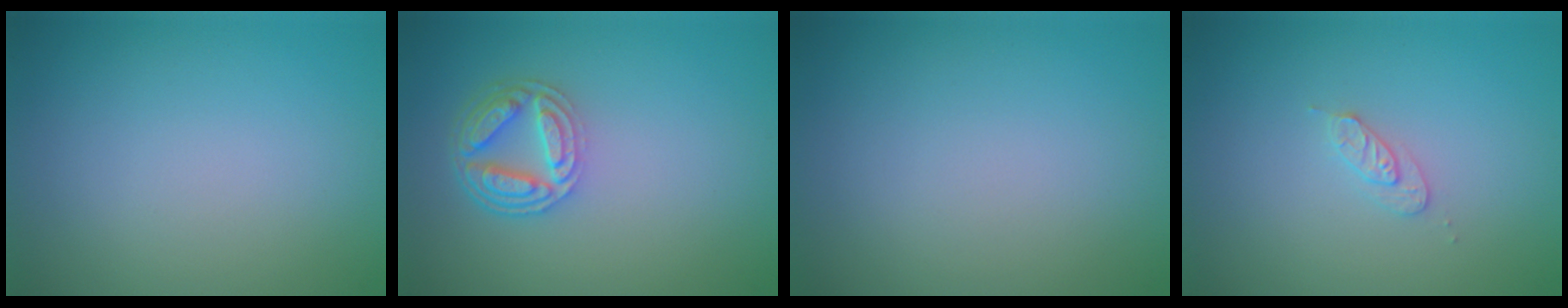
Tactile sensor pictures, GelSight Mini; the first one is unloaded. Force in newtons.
{"total": 4.7, "press": 3.7, "slide": 3.0}
{"total": 0.0}
{"total": 1.4, "press": 1.4, "slide": 0.2}